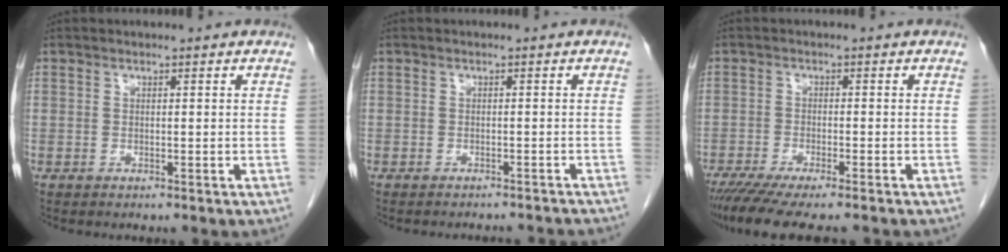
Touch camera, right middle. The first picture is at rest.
{"total": 7.0, "force": [-6.8, 0.8, 1.5], "torque": [-0.012, -0.003, -0.068]}
{"total": 11.0, "force": [-9.1, 1.1, 6.0], "torque": [-0.085, -0.020, -0.143]}